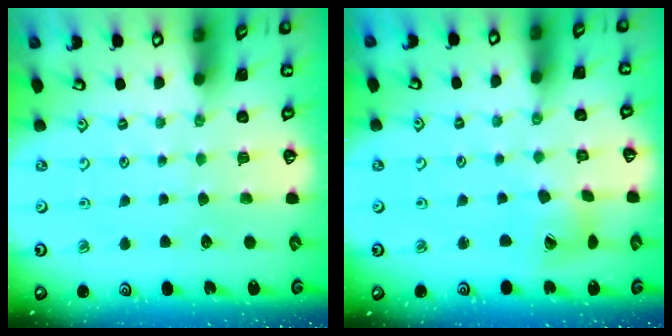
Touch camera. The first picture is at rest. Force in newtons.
{"total": 8.7, "press": 8.6, "slide": 0.9}